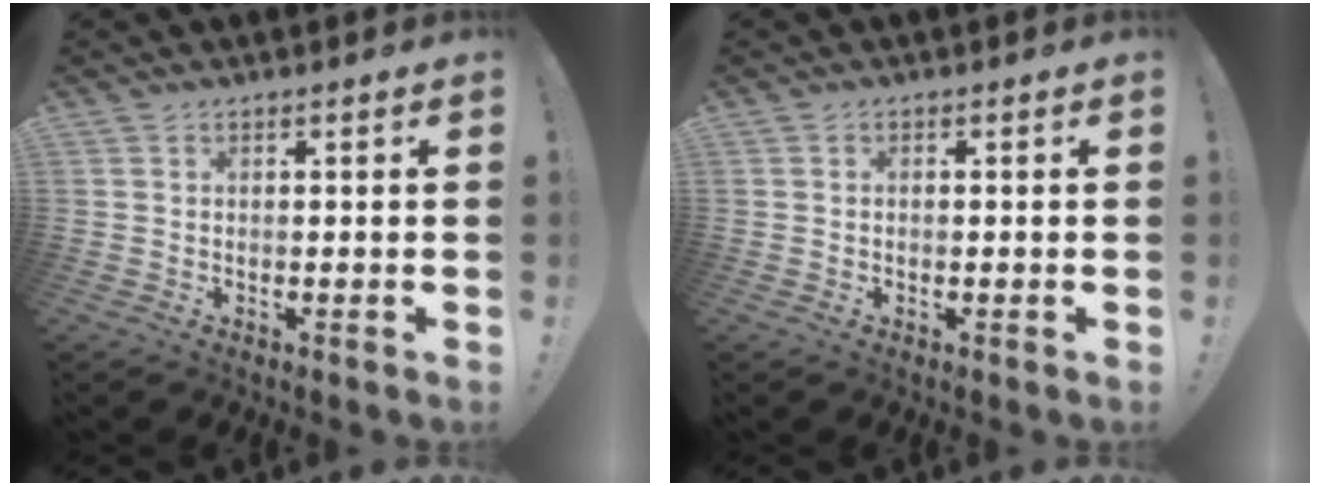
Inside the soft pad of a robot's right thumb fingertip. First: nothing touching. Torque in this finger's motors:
{"motor_torque": [0.28, -0.46, -0.20, 0.26, -0.06]}